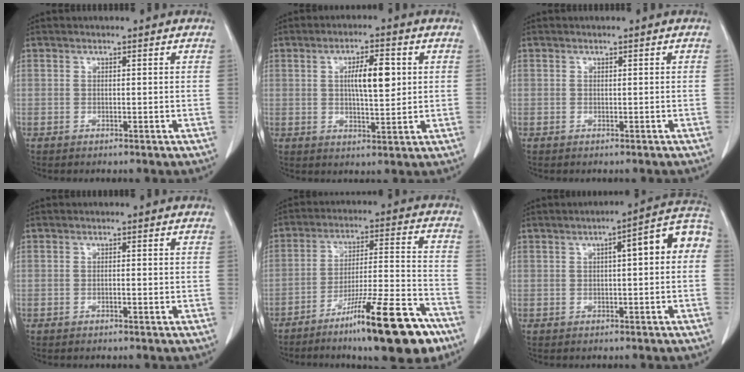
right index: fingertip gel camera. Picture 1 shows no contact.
{"total": 6.8, "force": [1.3, 1.8, 6.4], "torque": [-0.109, 0.005, 0.025]}
{"total": 0.6, "force": [-0.3, 0.5, -0.1], "torque": [0.003, 0.007, -0.005]}
{"total": 0.8, "force": [-0.2, 0.2, 0.8], "torque": [-0.012, 0.001, -0.001]}
{"total": 17.4, "force": [-11.5, 1.8, 13.0], "torque": [-0.184, 0.002, -0.185]}
{"total": 8.5, "force": [1.2, 1.6, 8.3], "torque": [-0.108, 0.034, 0.010]}